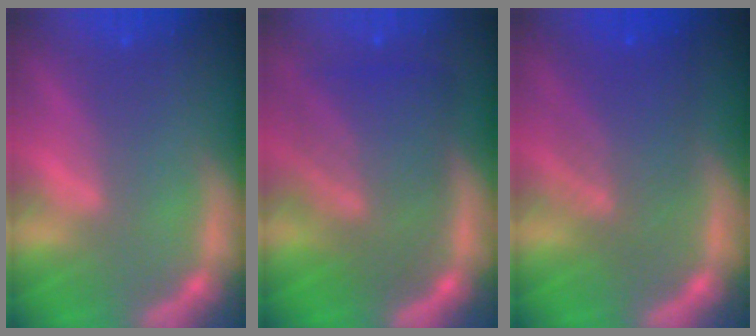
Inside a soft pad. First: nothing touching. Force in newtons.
{"total": 8.6}
{"total": 6.6}